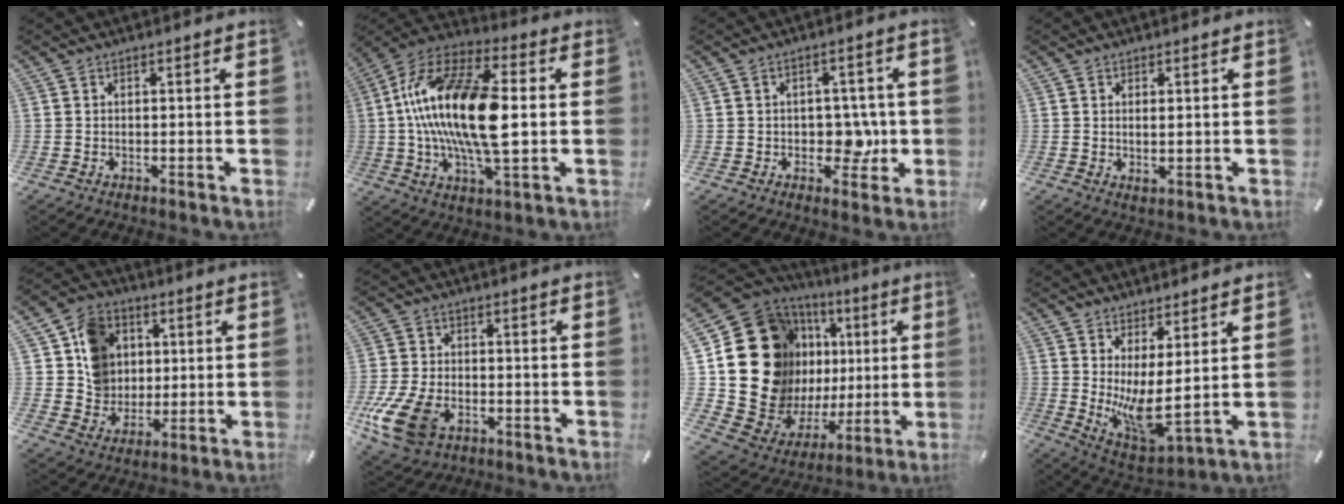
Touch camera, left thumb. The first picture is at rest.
{"total": 22.3, "force": [0.5, 9.2, 20.3], "torque": [-0.416, -0.003, 0.007]}
{"total": 6.8, "force": [-0.5, 5.0, 4.6], "torque": [-0.044, -0.001, -0.010]}
{"total": 1.6, "force": [0.7, 0.4, 1.4], "torque": [-0.027, -0.001, 0.013]}
{"total": 11.0, "force": [2.5, 10.1, 3.6], "torque": [-0.059, 0.003, 0.054]}
{"total": 13.5, "force": [-4.7, 9.3, 8.7], "torque": [-0.188, 0.015, -0.084]}
{"total": 23.4, "force": [4.7, 18.8, 13.1], "torque": [-0.206, -0.059, 0.121]}
{"total": 7.6, "force": [1.9, 2.4, 7.0], "torque": [-0.131, -0.056, 0.038]}